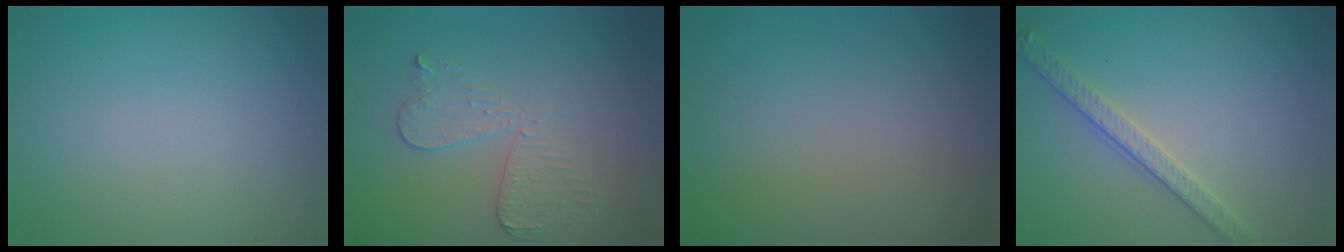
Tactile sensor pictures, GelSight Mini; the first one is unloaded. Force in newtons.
{"total": 3.0, "press": 2.7, "slide": 1.2}
{"total": 0.0}
{"total": 2.8, "press": 2.7, "slide": 0.7}